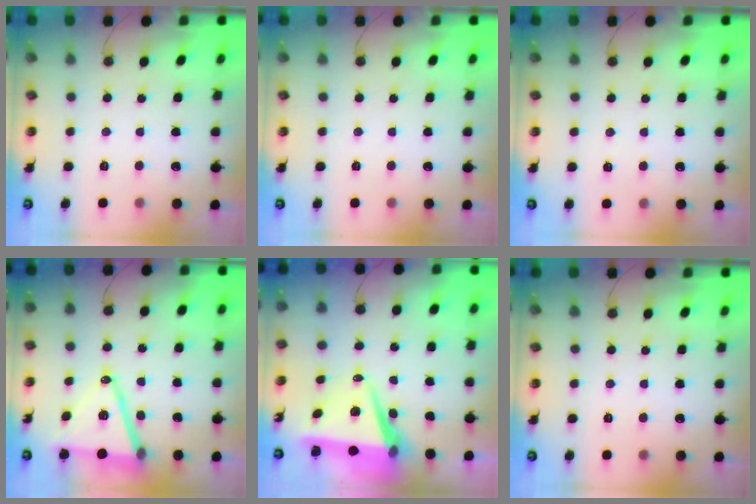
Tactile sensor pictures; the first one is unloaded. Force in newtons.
{"total": 2.0, "press": 0.4, "slide": 2.0}
{"total": 2.0, "press": 0.8, "slide": 1.8}
{"total": 14.7, "press": 14.1, "slide": 4.0}
{"total": 8.4, "press": 7.4, "slide": 4.1}
{"total": 0.0}